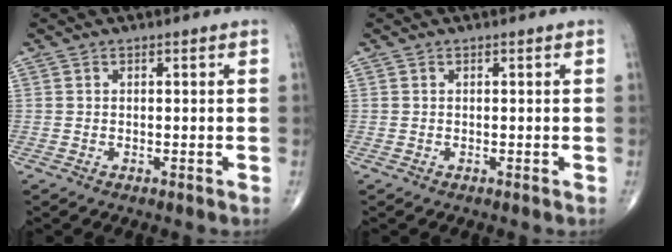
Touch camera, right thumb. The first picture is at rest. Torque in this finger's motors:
{"motor_torque": [-0.03, 0.03, 0.00, 0.00, 0.00]}